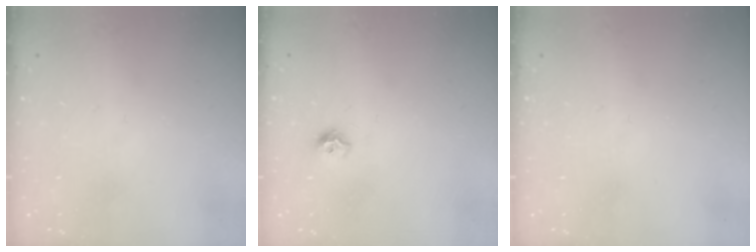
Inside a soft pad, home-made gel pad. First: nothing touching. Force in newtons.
{"total": 7.2, "press": 7.2, "slide": 0.7}
{"total": 0.0}